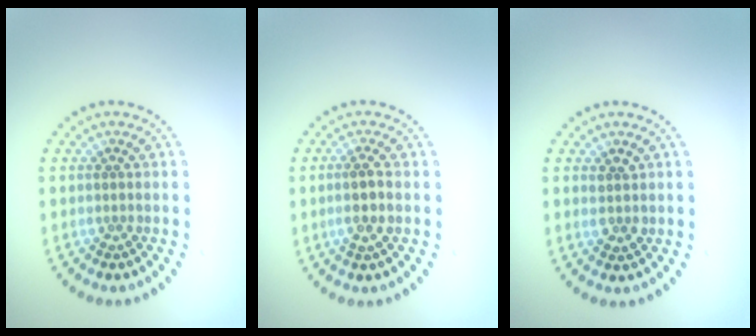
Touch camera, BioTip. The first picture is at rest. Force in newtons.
{"total": 2.4, "press": 2.2, "slide": 0.8}
{"total": 1.4, "press": 1.3, "slide": 0.5}